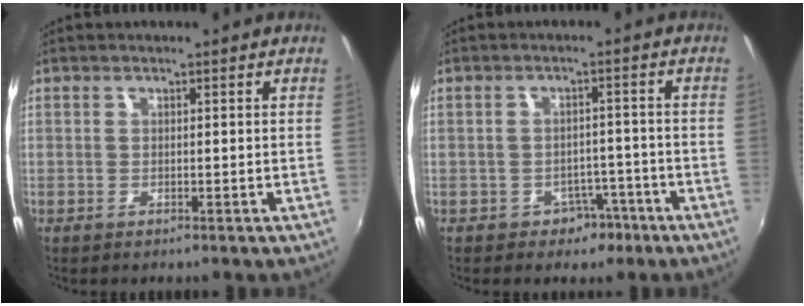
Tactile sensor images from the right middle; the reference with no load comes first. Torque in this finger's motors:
{"motor_torque": [0.30, -0.54, -0.01, 0.01]}